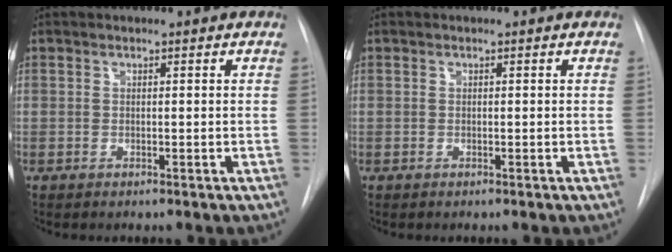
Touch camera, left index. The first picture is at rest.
{"total": 0.0}